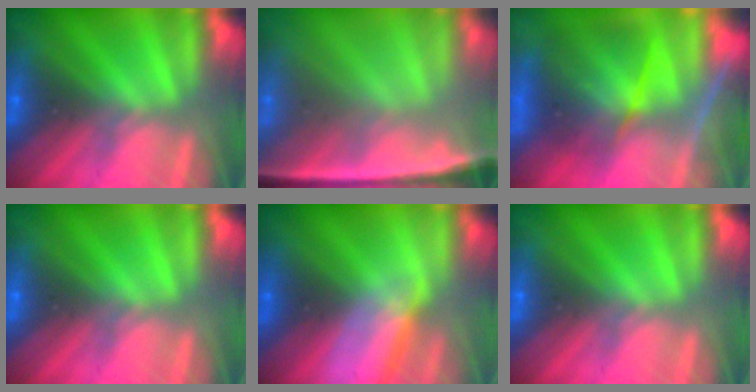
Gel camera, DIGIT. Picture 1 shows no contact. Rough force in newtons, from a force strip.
{"total": 8.0}
{"total": 7.1}
{"total": 0.0}
{"total": 3.3}
{"total": 0.0}